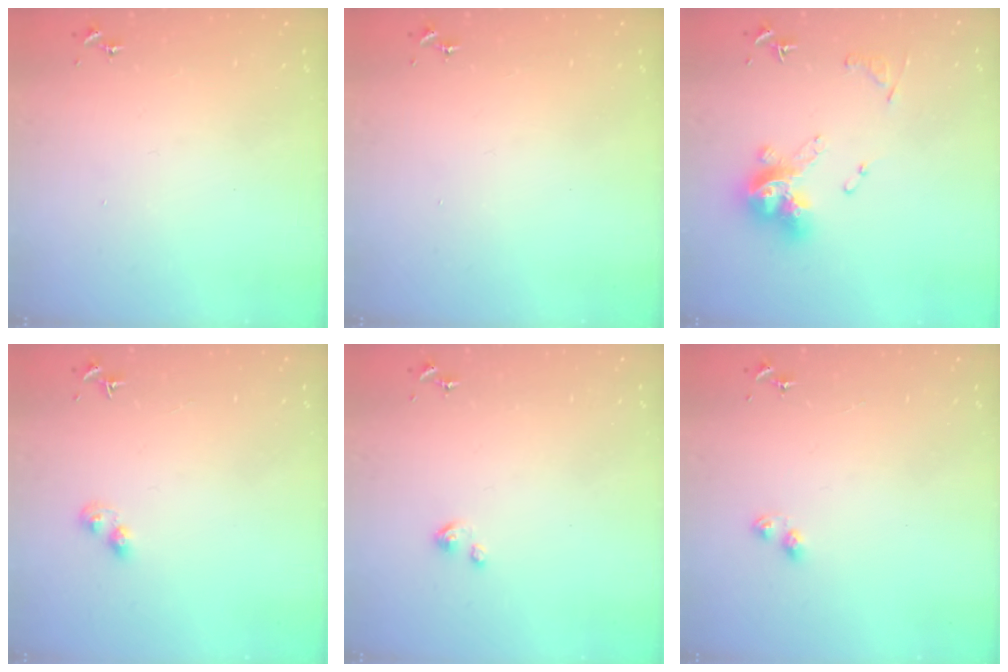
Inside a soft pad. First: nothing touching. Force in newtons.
{"total": 0.0}
{"total": 14.0, "press": 13.9, "slide": 1.3}
{"total": 3.4, "press": 3.3, "slide": 0.6}
{"total": 4.3, "press": 4.2, "slide": 0.3}
{"total": 2.8, "press": 2.7, "slide": 0.4}